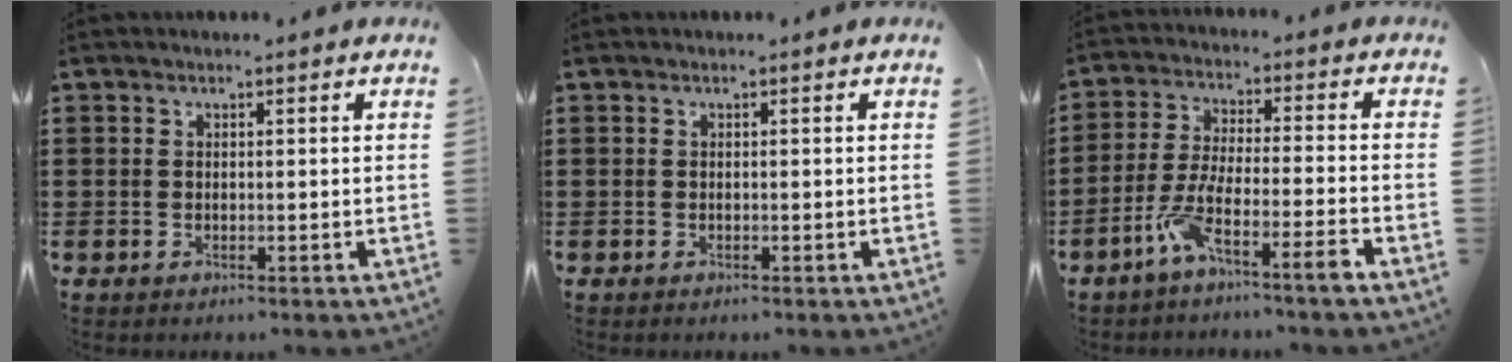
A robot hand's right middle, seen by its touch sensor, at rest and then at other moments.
{"total": 0.0}
{"total": 7.1, "force": [-5.3, 0.2, 4.8], "torque": [-0.098, -0.002, -0.101]}